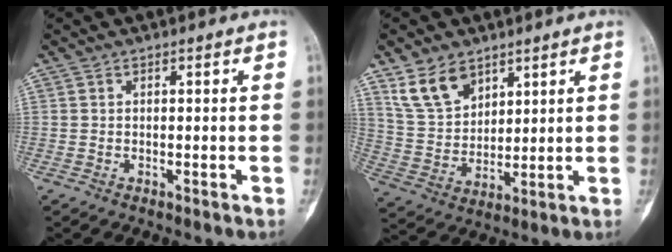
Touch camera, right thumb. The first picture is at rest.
{"total": 10.1, "force": [6.5, 6.2, 4.6], "torque": [-0.071, -0.029, 0.138]}